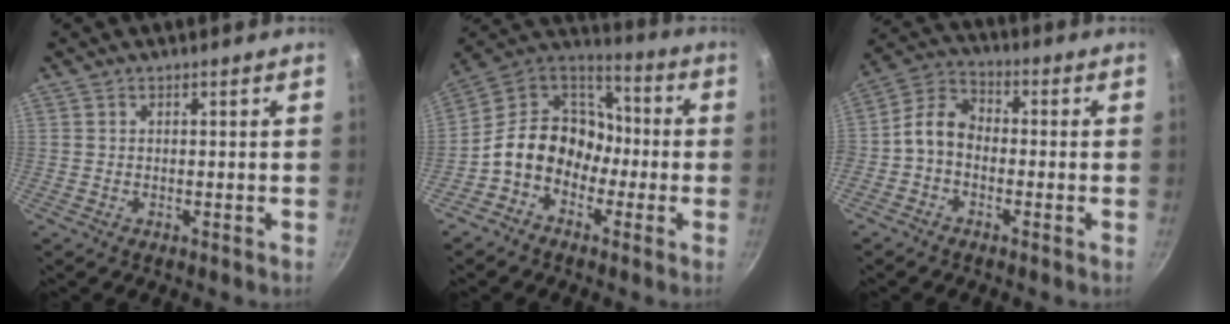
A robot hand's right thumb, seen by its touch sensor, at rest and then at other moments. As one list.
[{"total": 15.4, "force": [-3.9, 12.3, 8.4], "torque": [-0.096, 0.066, -0.096]}, {"total": 7.0, "force": [-1.7, 5.0, 4.7], "torque": [-0.086, 0.036, -0.051]}]